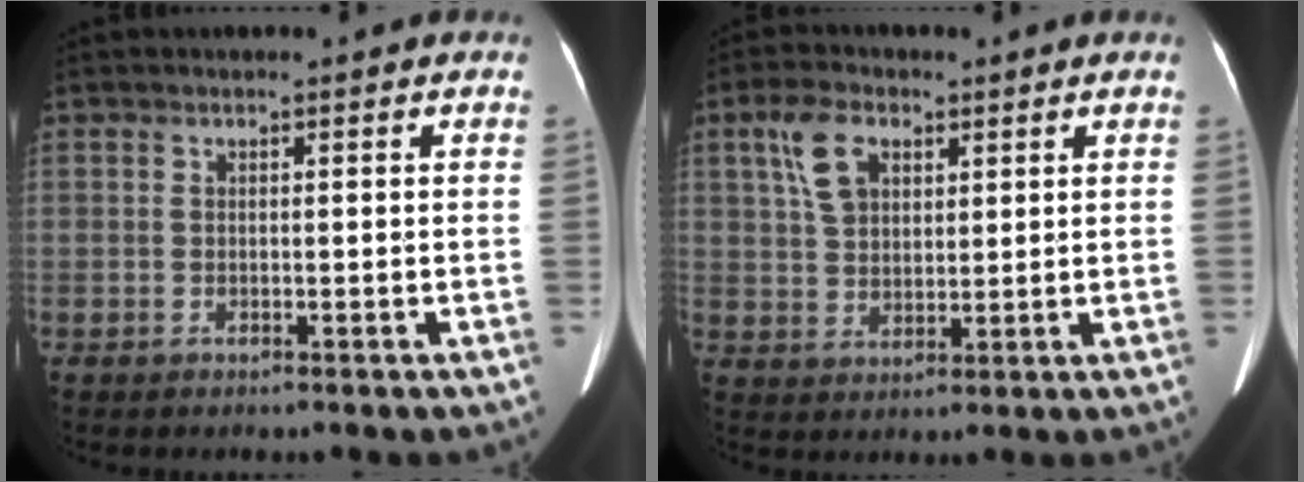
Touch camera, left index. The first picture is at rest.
{"total": 6.2, "force": [2.8, 3.7, 4.1], "torque": [-0.088, 0.013, 0.062]}